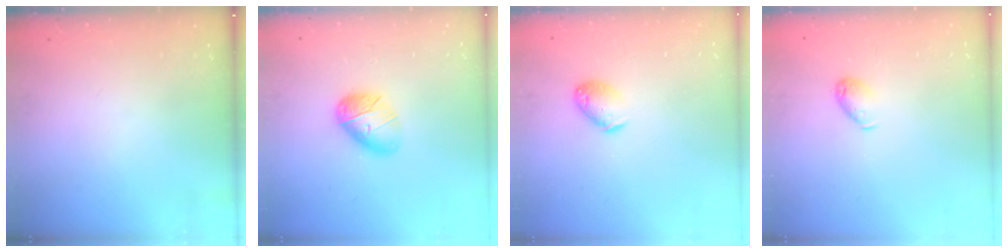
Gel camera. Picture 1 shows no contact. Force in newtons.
{"total": 10.2, "press": 10.2, "slide": 0.2}
{"total": 8.3, "press": 8.2, "slide": 1.2}
{"total": 5.5, "press": 5.5, "slide": 0.4}